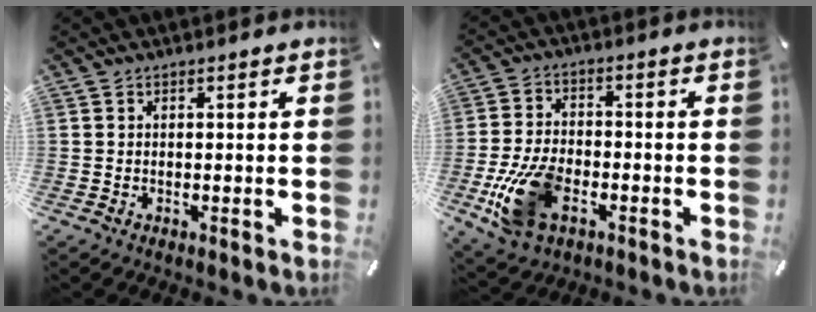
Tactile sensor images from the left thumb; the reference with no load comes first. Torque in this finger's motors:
{"motor_torque": [1.14, 1.74, 0.41, 0.05, 0.24]}